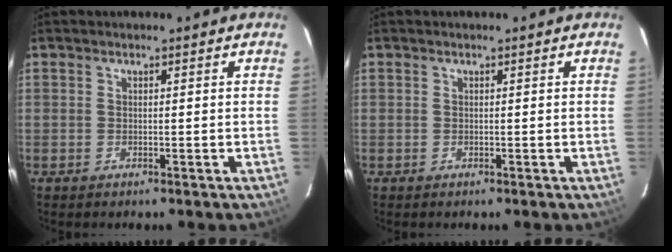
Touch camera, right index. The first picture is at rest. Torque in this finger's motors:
{"motor_torque": [0.00, 0.00, 0.01, 0.00]}